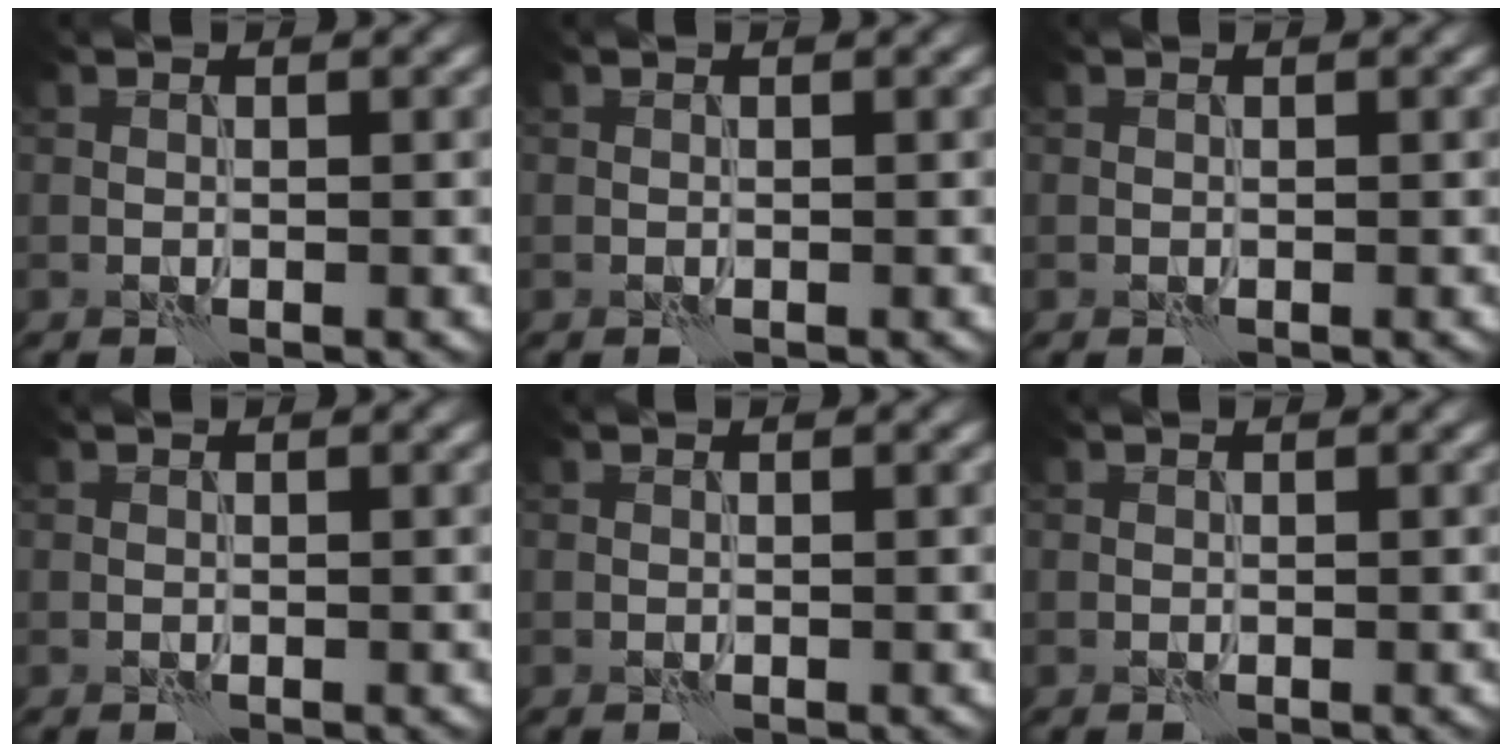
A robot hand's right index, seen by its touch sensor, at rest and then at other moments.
{"total": 0.0}
{"total": 0.0}
{"total": 0.0}
{"total": 0.0}
{"total": 0.0}